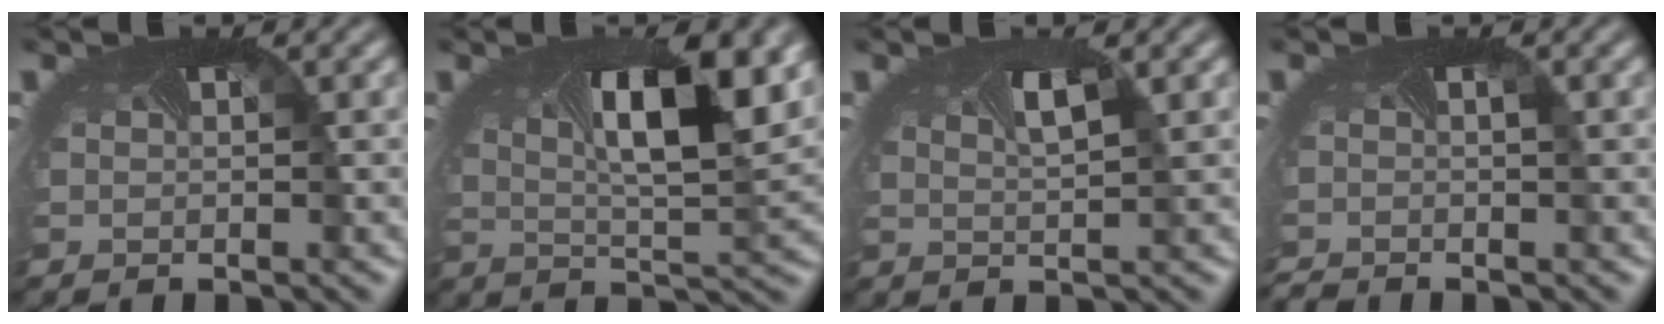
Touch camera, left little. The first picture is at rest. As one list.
[{"total": 8.9, "force": [2.7, 3.1, 7.9], "torque": [-0.129, -0.007, 0.044]}, {"total": 1.5, "force": [0.8, 0.1, 1.3], "torque": [-0.024, 0.001, 0.013]}, {"total": 1.7, "force": [-1.6, 0.0, 0.6], "torque": [-0.014, -0.013, -0.031]}]